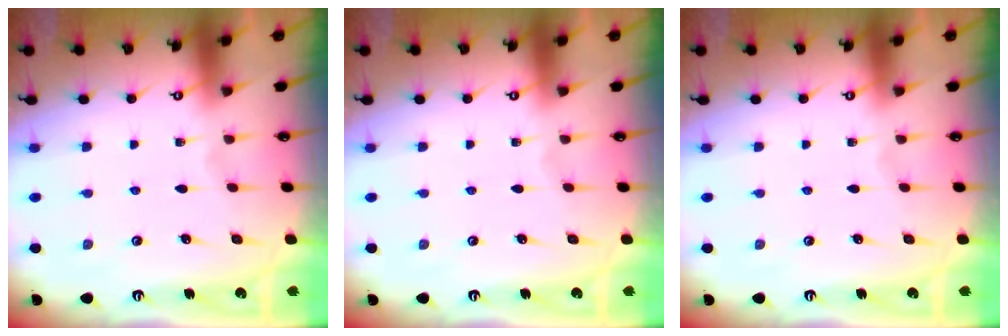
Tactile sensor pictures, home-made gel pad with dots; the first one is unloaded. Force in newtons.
{"total": 0.0}
{"total": 0.0}